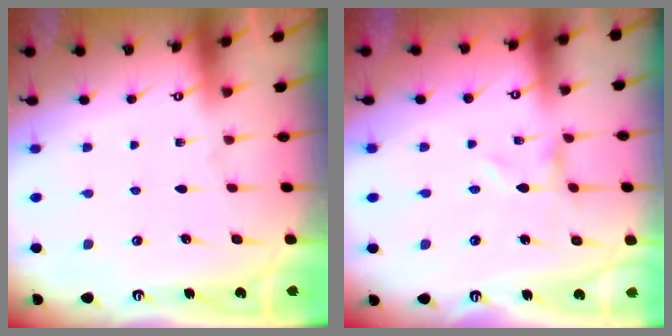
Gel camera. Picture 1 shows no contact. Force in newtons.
{"total": 0.0}